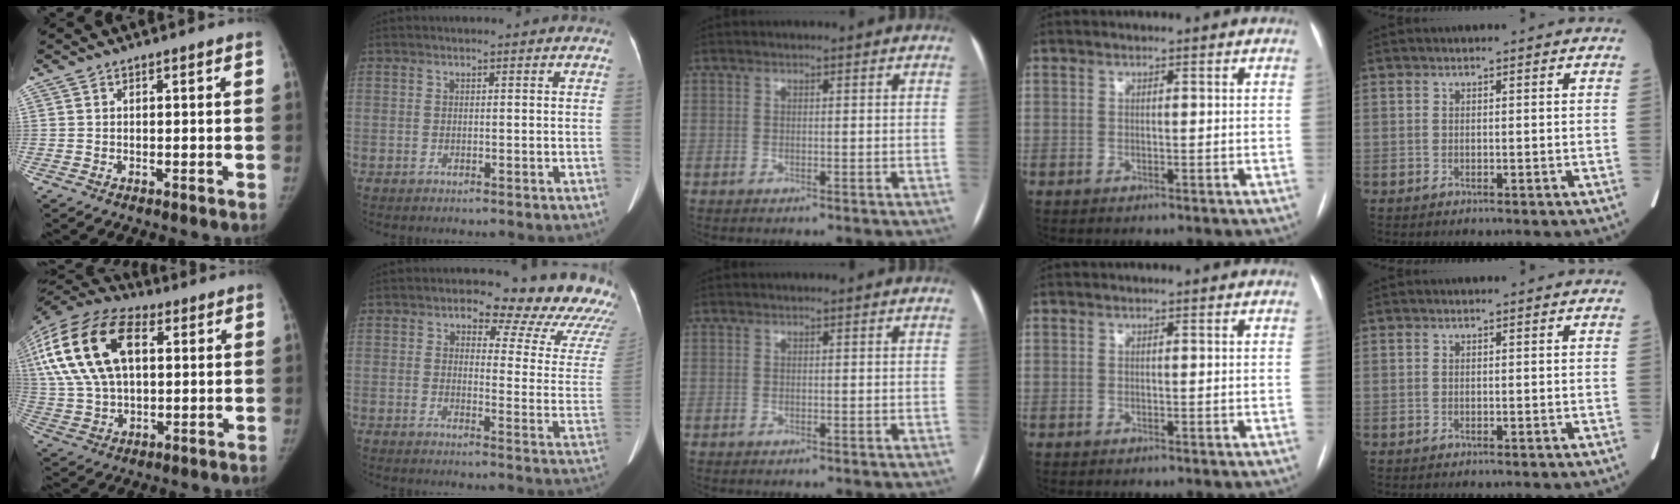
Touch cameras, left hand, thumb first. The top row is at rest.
{"thumb": {"total": 22.7, "force": [6.4, 13.0, 17.5], "torque": [-0.354, 0.015, 0.111]}, "index": {"total": 18.8, "force": [13.7, 6.6, 11.1], "torque": [-0.104, -0.028, 0.134]}}